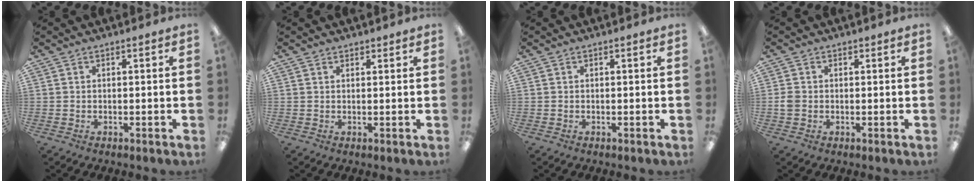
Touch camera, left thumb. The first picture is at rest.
{"total": 1.2, "force": [1.0, 0.6, 0.1], "torque": [-0.003, -0.001, 0.021]}
{"total": 0.0}
{"total": 2.1, "force": [-0.1, 1.9, 1.0], "torque": [-0.017, 0.005, -0.003]}